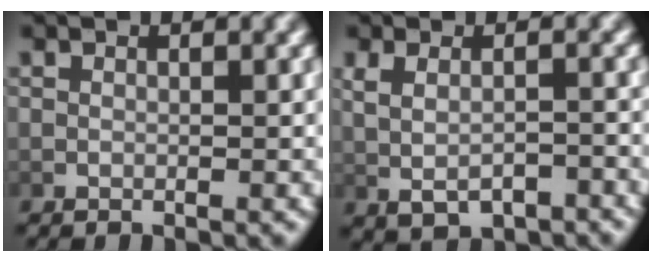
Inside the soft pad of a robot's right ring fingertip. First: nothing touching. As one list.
[{"total": 3.3, "force": [-0.7, 2.1, 2.5], "torque": [-0.045, -0.004, -0.001]}]